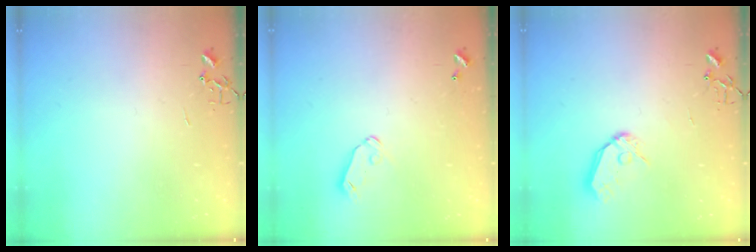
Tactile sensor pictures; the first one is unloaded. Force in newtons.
{"total": 5.8, "press": 5.8, "slide": 0.5}
{"total": 10.5, "press": 10.5, "slide": 1.3}